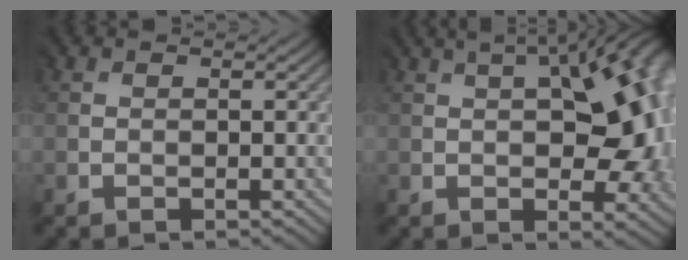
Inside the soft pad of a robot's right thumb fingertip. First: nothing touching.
{"total": 13.4, "force": [1.3, 6.3, 11.7], "torque": [-0.132, 0.024, 0.018]}